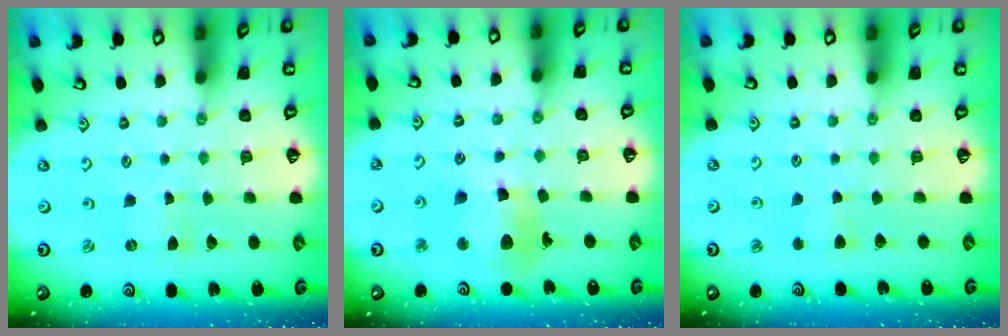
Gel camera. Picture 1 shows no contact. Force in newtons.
{"total": 12.1, "press": 12.0, "slide": 1.2}
{"total": 3.3, "press": 3.2, "slide": 0.4}